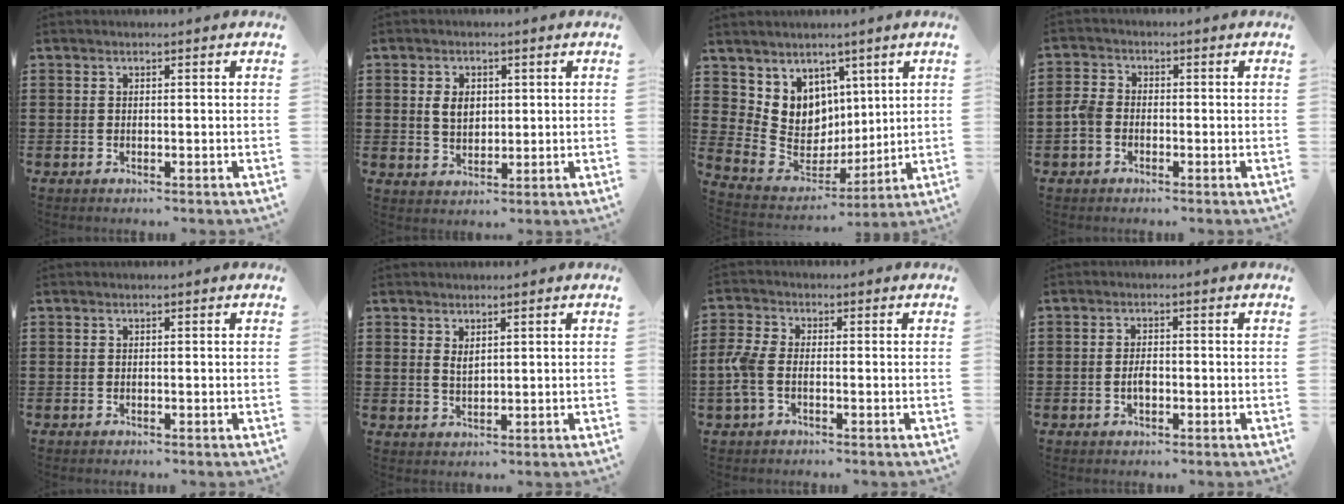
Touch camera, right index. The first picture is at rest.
{"total": 3.7, "force": [0.7, 2.6, 2.6], "torque": [-0.049, 0.008, 0.010]}
{"total": 7.8, "force": [3.9, 6.8, 0.2], "torque": [-0.049, -0.050, 0.080]}
{"total": 3.3, "force": [-1.2, 2.3, 2.0], "torque": [-0.067, -0.004, -0.032]}
{"total": 0.0}
{"total": 1.8, "force": [1.3, 0.8, 0.9], "torque": [-0.019, 0.003, 0.024]}
{"total": 4.0, "force": [-1.2, 2.1, 3.2], "torque": [-0.094, -0.008, -0.032]}
{"total": 2.2, "force": [-0.4, 1.0, 1.8], "torque": [-0.035, 0.002, -0.008]}